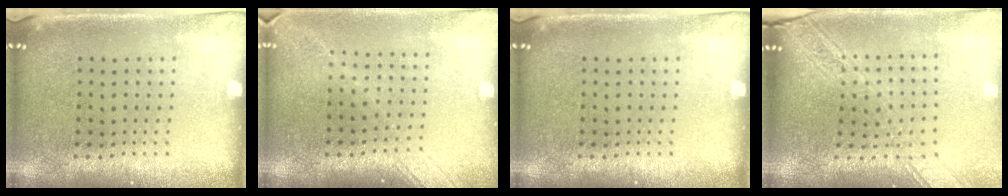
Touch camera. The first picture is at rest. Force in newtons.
{"total": 1.7, "press": 1.3, "slide": 1.1}
{"total": 0.0}
{"total": 2.5, "press": 2.0, "slide": 1.4}